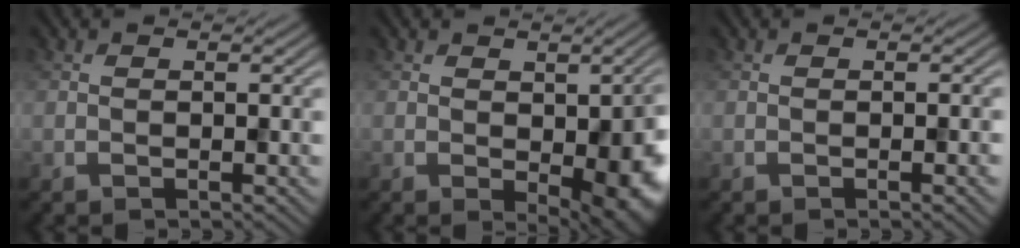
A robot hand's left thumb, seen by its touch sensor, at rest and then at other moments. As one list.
[{"total": 7.8, "force": [-1.2, 4.1, 6.5], "torque": [-0.085, -0.022, -0.001]}, {"total": 1.5, "force": [-0.3, 0.3, 1.5], "torque": [-0.018, 0.001, -0.005]}]